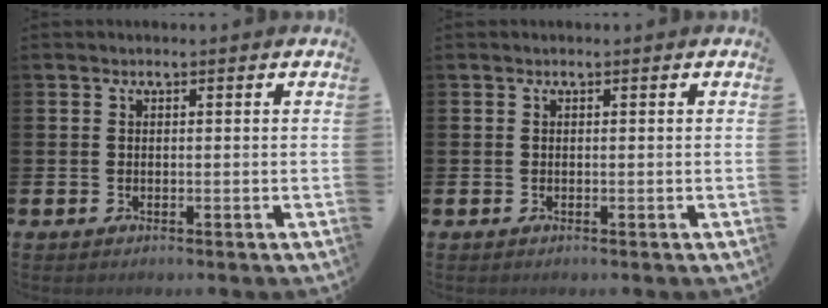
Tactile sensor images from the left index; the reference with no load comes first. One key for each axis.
{"total": 0.0}